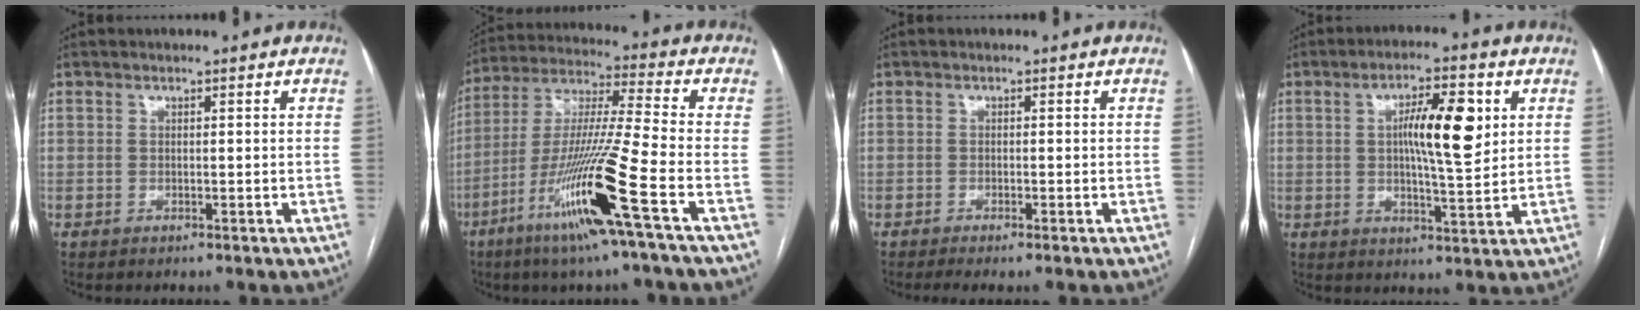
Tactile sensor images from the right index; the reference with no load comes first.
{"total": 17.2, "force": [-7.8, -1.5, 15.2], "torque": [-0.313, -0.029, -0.149]}
{"total": 2.3, "force": [-1.7, 0.1, 1.6], "torque": [-0.026, -0.004, -0.028]}
{"total": 9.7, "force": [2.3, 1.9, 9.2], "torque": [-0.156, 0.008, 0.038]}